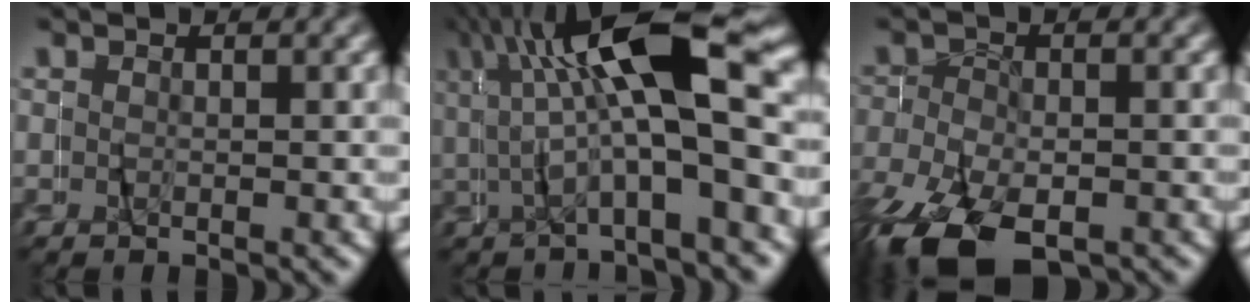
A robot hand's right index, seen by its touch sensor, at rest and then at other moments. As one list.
[{"total": 11.7, "force": [3.2, 3.7, 10.7], "torque": [-0.163, 0.038, 0.041]}, {"total": 8.3, "force": [-5.3, 4.6, 4.5], "torque": [-0.113, -0.028, -0.071]}]